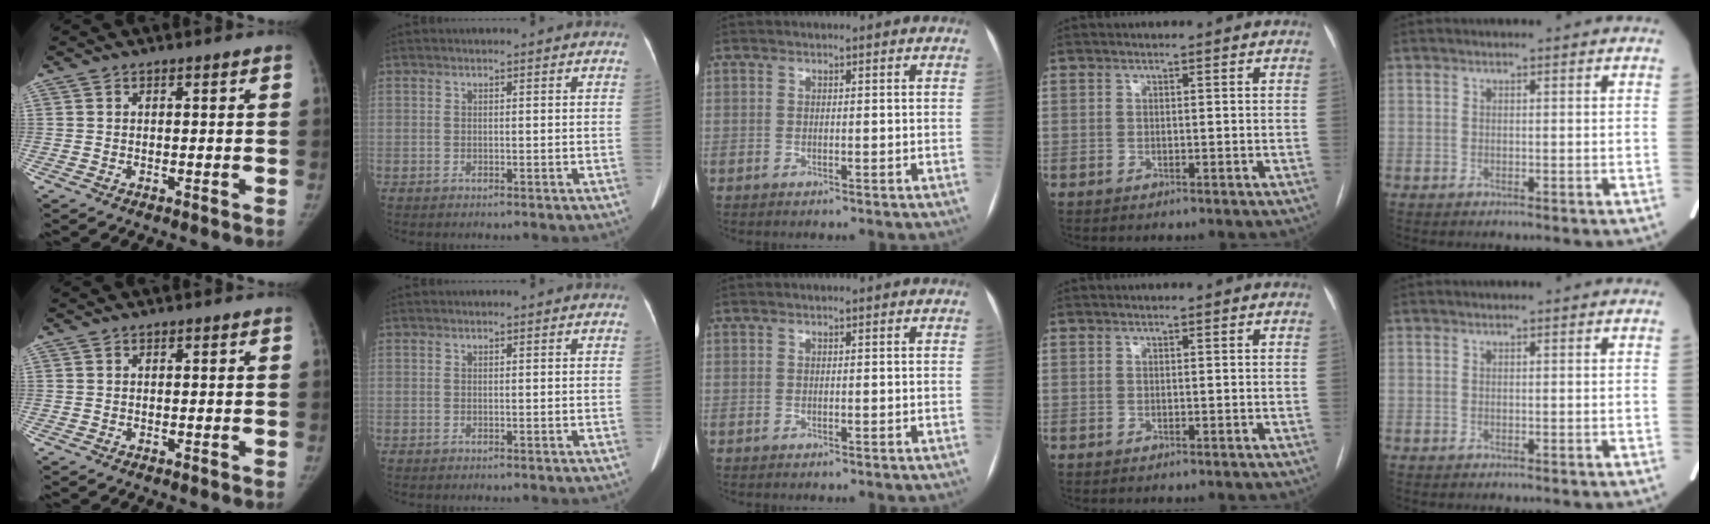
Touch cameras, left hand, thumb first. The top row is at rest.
{}